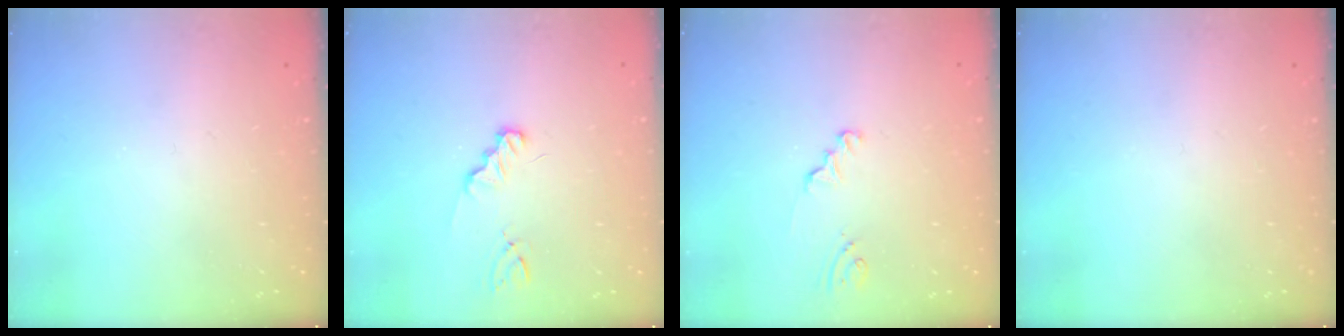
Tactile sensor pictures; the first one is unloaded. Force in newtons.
{"total": 1.3, "press": 1.3, "slide": 0.2}
{"total": 1.5, "press": 1.5, "slide": 0.1}
{"total": 0.0}